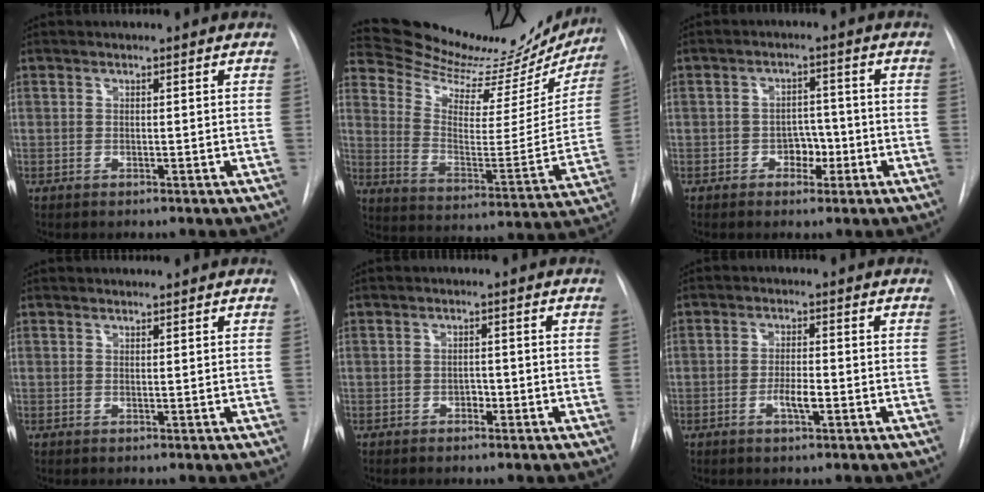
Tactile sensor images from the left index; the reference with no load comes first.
{"total": 23.4, "force": [22.0, 5.4, 5.8], "torque": [-0.084, -0.068, 0.294]}
{"total": 3.4, "force": [-1.4, 2.3, 2.0], "torque": [-0.020, 0.009, -0.021]}
{"total": 0.9, "force": [0.9, 0.0, -0.1], "torque": [-0.005, 0.009, 0.019]}
{"total": 1.1, "force": [-0.6, 0.7, 0.6], "torque": [-0.006, 0.004, -0.011]}
{"total": 2.9, "force": [-1.1, 0.6, 2.7], "torque": [-0.049, 0.002, -0.019]}